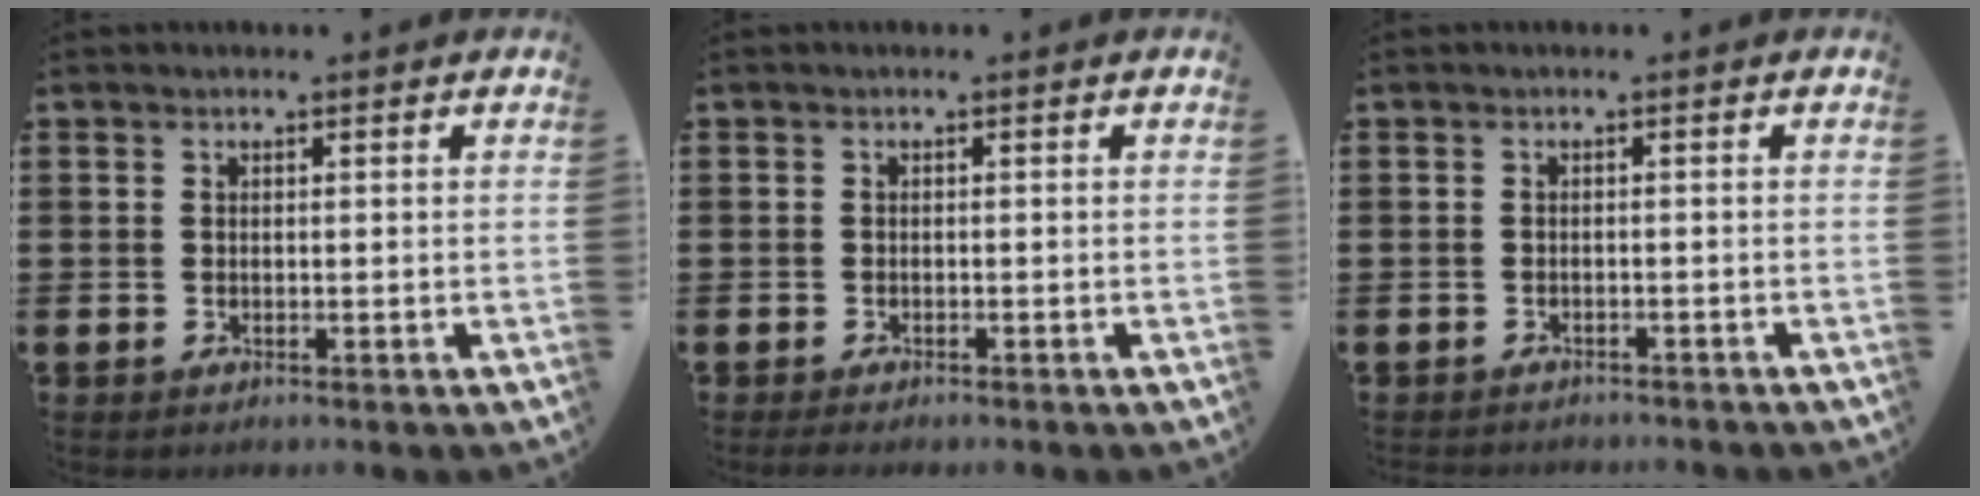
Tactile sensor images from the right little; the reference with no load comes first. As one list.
[{"total": 0.7, "force": [-0.6, 0.1, 0.4], "torque": [-0.008, -0.001, -0.012]}, {"total": 0.9, "force": [-0.9, 0.0, -0.1], "torque": [-0.001, 0.001, -0.019]}]